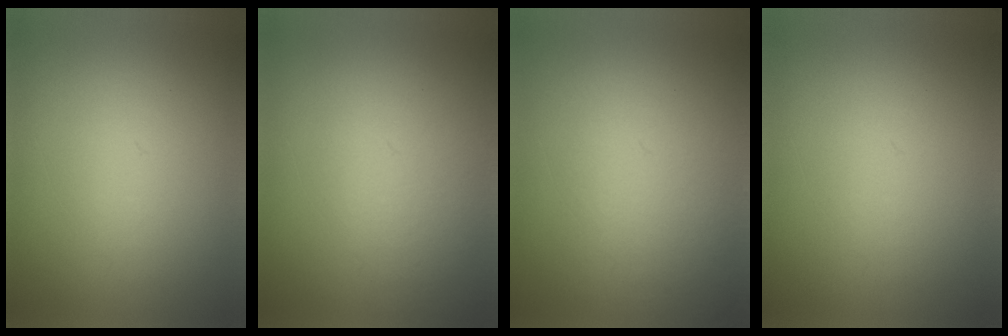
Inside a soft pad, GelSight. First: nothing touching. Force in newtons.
{"total": 4.8}
{"total": 4.3}
{"total": 0.0}